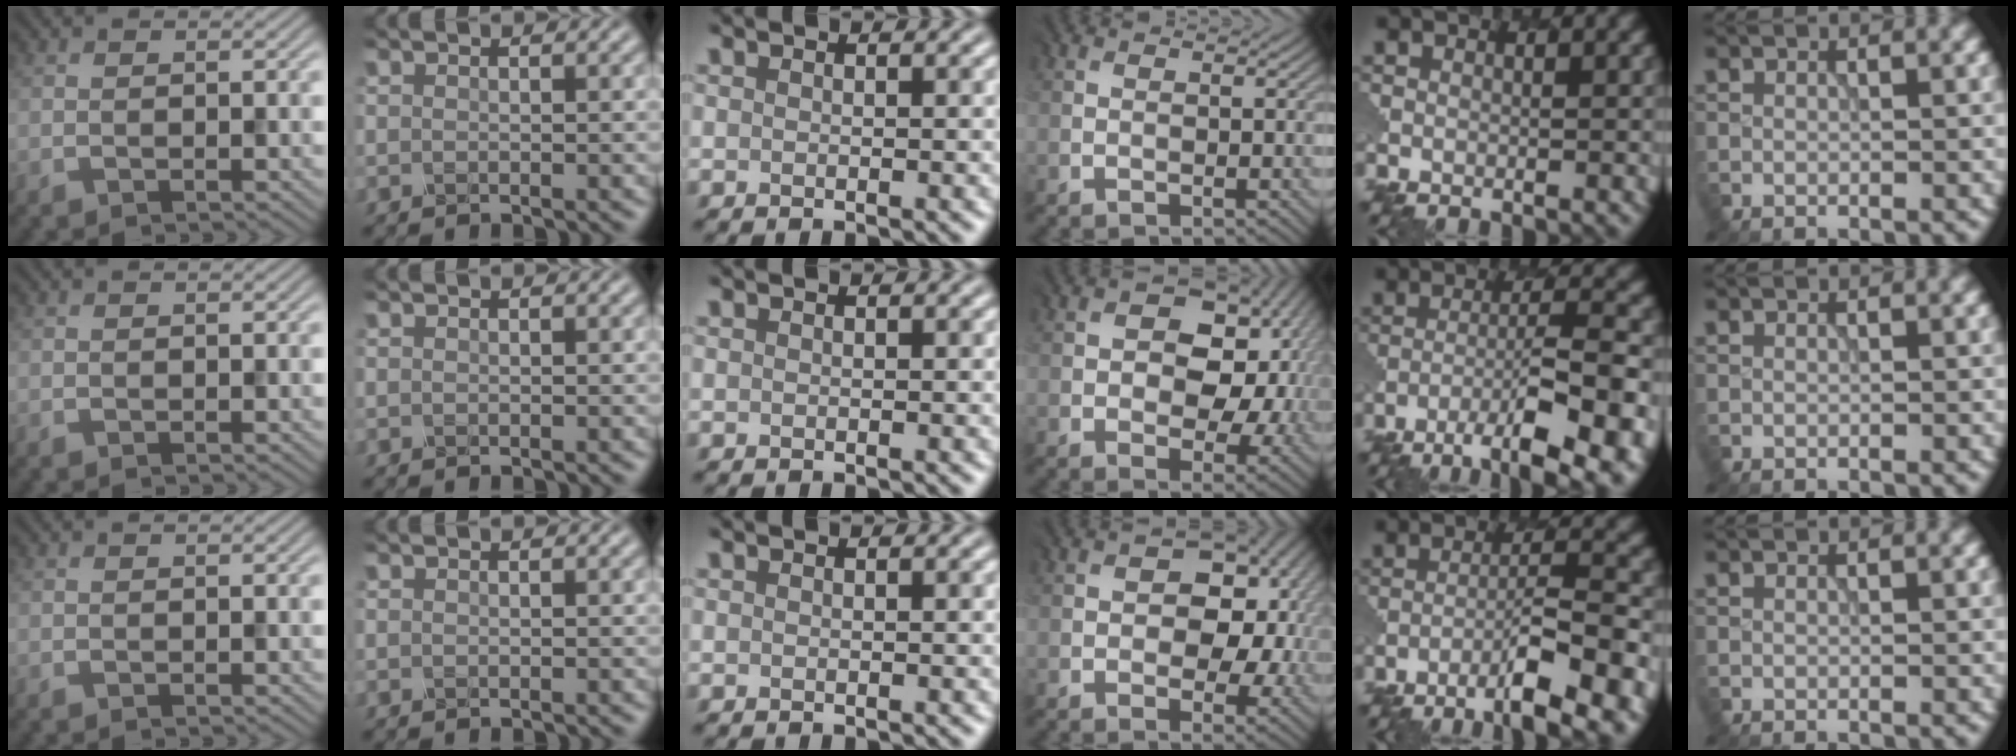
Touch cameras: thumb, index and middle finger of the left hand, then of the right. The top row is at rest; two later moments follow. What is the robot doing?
{"motion": "dispense", "object": "pipette"}